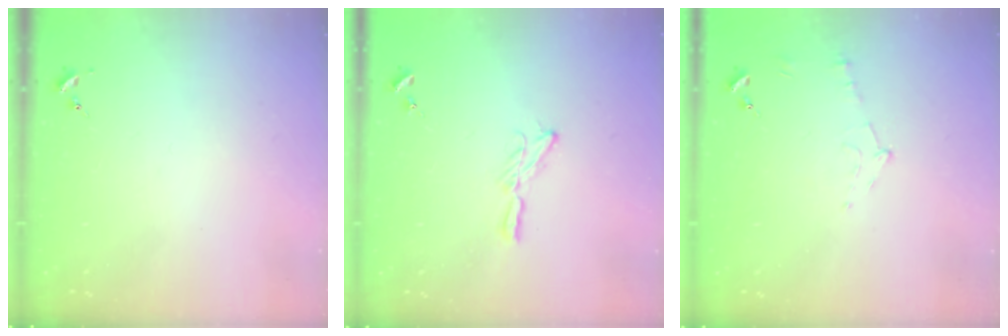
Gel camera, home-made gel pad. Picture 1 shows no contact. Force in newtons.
{"total": 6.5, "press": 6.5, "slide": 0.3}
{"total": 5.4, "press": 5.4, "slide": 0.7}